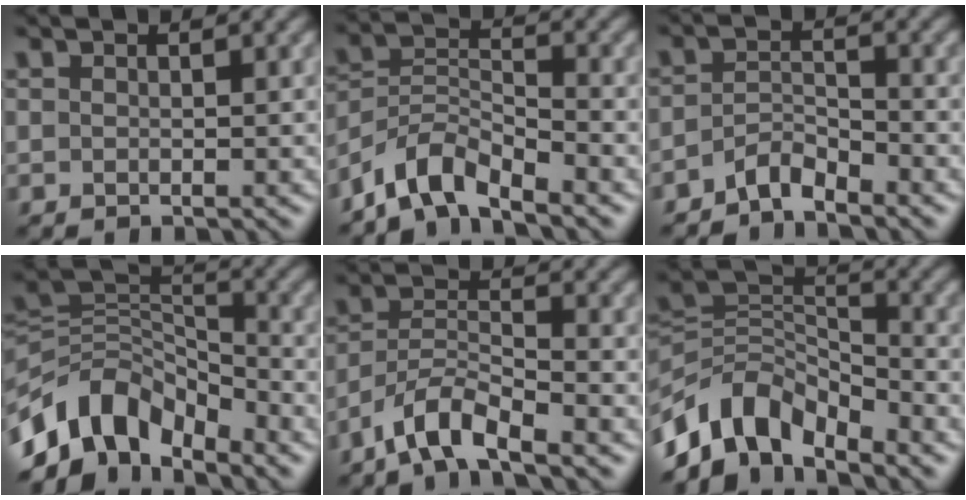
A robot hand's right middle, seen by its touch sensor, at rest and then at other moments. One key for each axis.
{"total": 5.1, "fx": -4.3, "fy": 1.6, "fz": 2.2, "tx": -0.035, "ty": 0.001, "tz": -0.092}
{"total": 2.7, "fx": -2.3, "fy": 0.7, "fz": 1.1, "tx": -0.020, "ty": 0.009, "tz": -0.049}
{"total": 8.8, "fx": -5.8, "fy": 4.9, "fz": 4.5, "tx": -0.066, "ty": 0.002, "tz": -0.117}
{"total": 4.6, "fx": -3.6, "fy": 1.0, "fz": 2.7, "tx": -0.048, "ty": 0.003, "tz": -0.079}
{"total": 7.9, "fx": -5.6, "fy": 4.1, "fz": 3.9, "tx": -0.055, "ty": -0.002, "tz": -0.113}